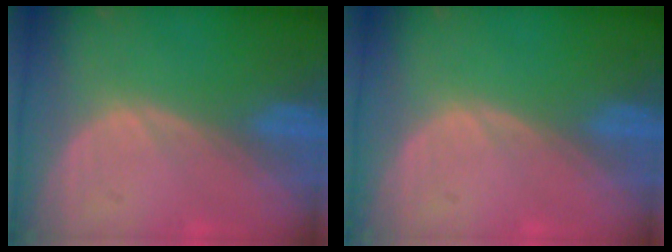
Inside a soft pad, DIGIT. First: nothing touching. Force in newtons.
{"total": 0.0}